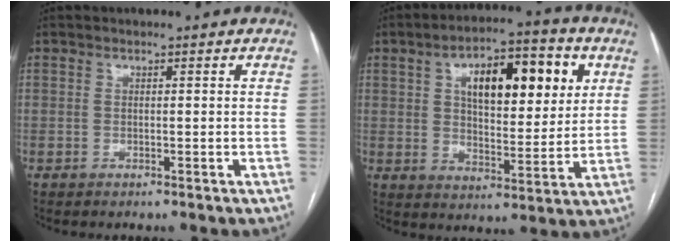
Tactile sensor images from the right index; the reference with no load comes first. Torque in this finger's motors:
{"motor_torque": [1.38, 0.76, 0.49, 0.15]}